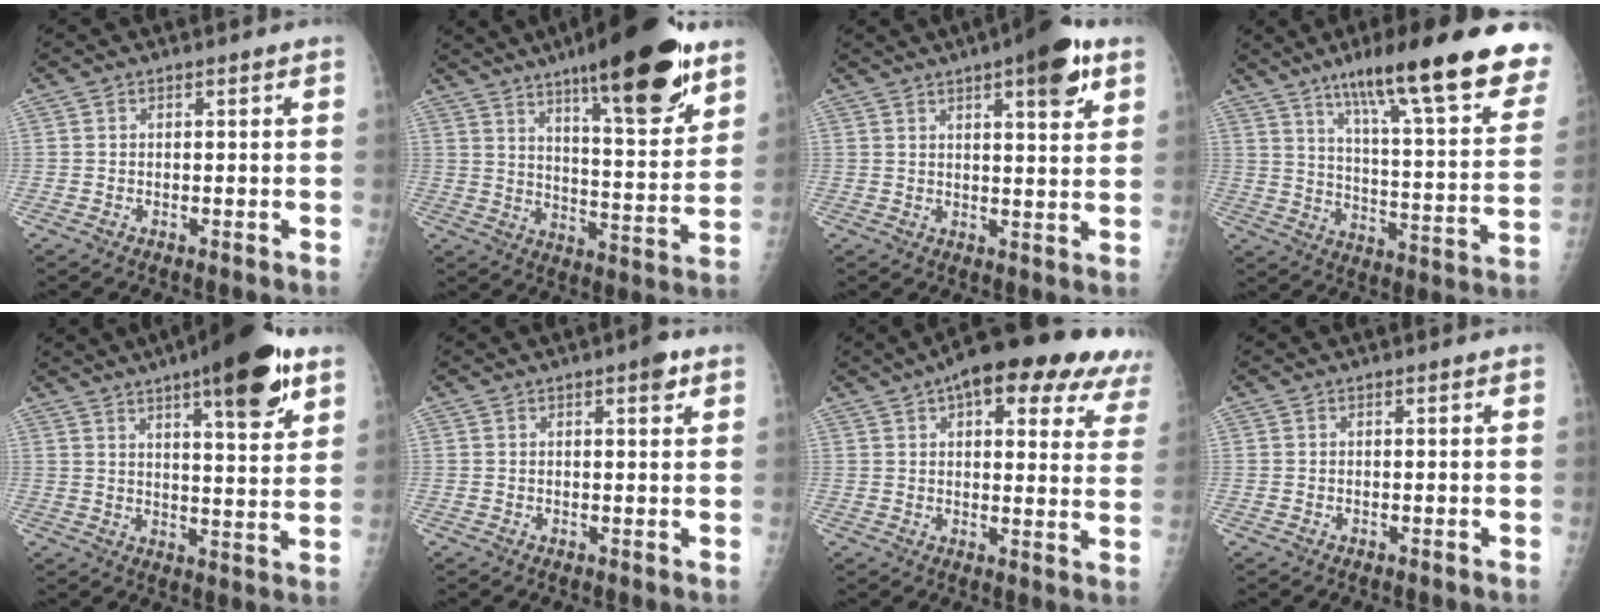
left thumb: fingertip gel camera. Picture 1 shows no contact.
{"total": 22.5, "force": [14.3, 5.2, 16.6], "torque": [-0.225, -0.071, 0.219]}
{"total": 10.8, "force": [6.0, 2.8, 8.6], "torque": [-0.102, -0.022, 0.076]}
{"total": 28.8, "force": [18.2, 4.9, 21.8], "torque": [-0.283, -0.048, 0.266]}
{"total": 17.2, "force": [10.1, 4.2, 13.3], "torque": [-0.168, -0.043, 0.143]}
{"total": 2.7, "force": [1.6, 0.7, 2.1], "torque": [-0.022, -0.005, 0.018]}
{"total": 23.9, "force": [15.0, 8.9, 16.4], "torque": [-0.191, -0.007, 0.174]}
{"total": 0.0}